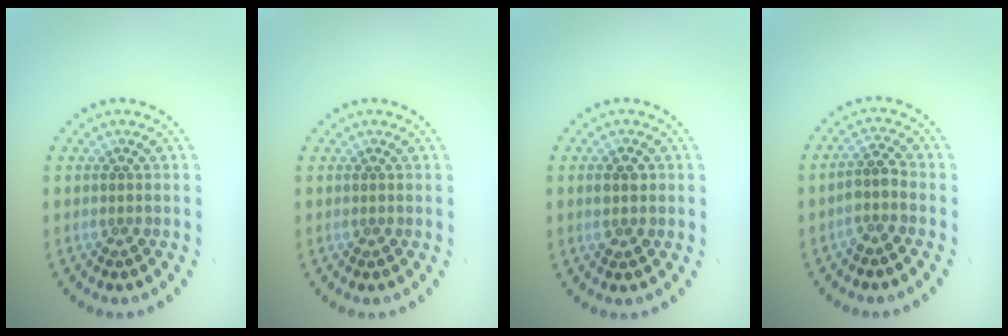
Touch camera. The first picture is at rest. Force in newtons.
{"total": 0.0}
{"total": 1.2, "press": 1.2, "slide": 0.1}
{"total": 2.2, "press": 1.8, "slide": 1.2}